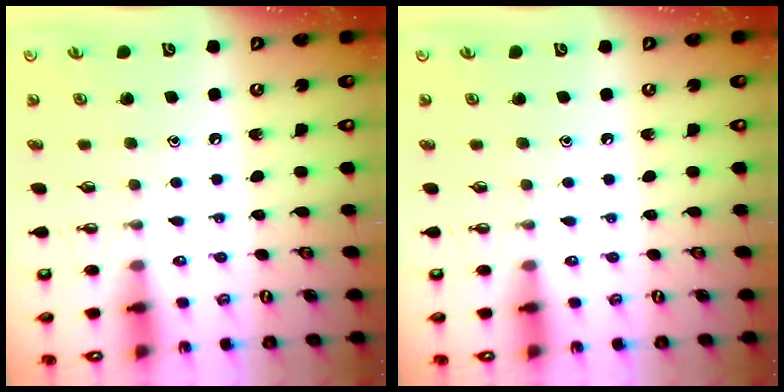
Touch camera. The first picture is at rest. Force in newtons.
{"total": 0.0}